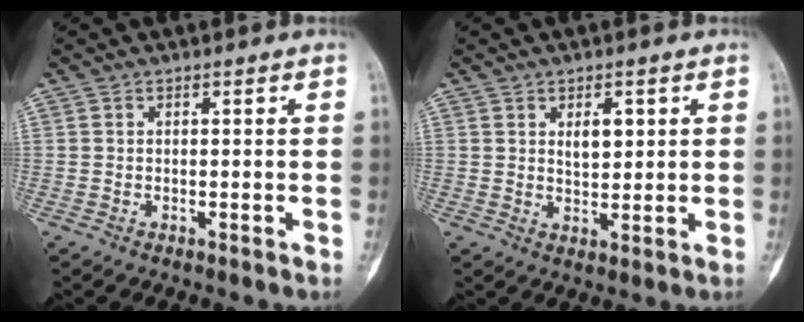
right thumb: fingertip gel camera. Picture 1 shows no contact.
{"total": 4.0, "force": [1.4, 2.2, 3.0], "torque": [-0.032, -0.010, 0.024]}